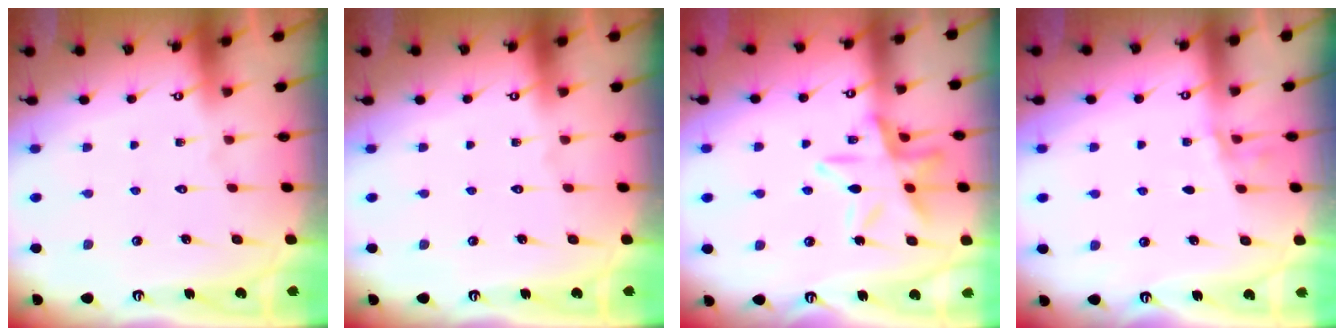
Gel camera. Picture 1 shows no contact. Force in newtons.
{"total": 0.0}
{"total": 14.2, "press": 14.1, "slide": 1.2}
{"total": 3.0, "press": 3.0, "slide": 0.4}